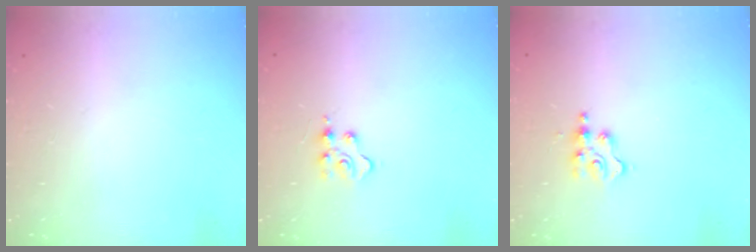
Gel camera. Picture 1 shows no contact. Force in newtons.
{"total": 4.0, "press": 3.9, "slide": 0.6}
{"total": 3.7, "press": 3.7, "slide": 0.6}